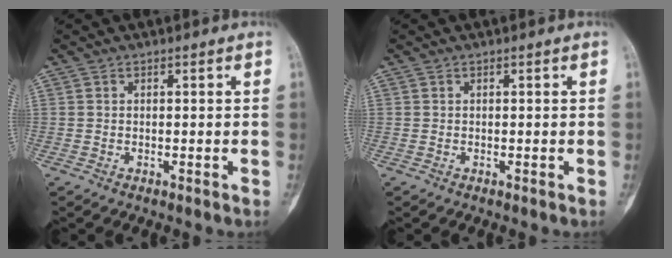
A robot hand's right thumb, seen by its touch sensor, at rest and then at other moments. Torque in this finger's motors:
{"motor_torque": [0.00, 0.00, 0.00, 0.00, 0.00]}